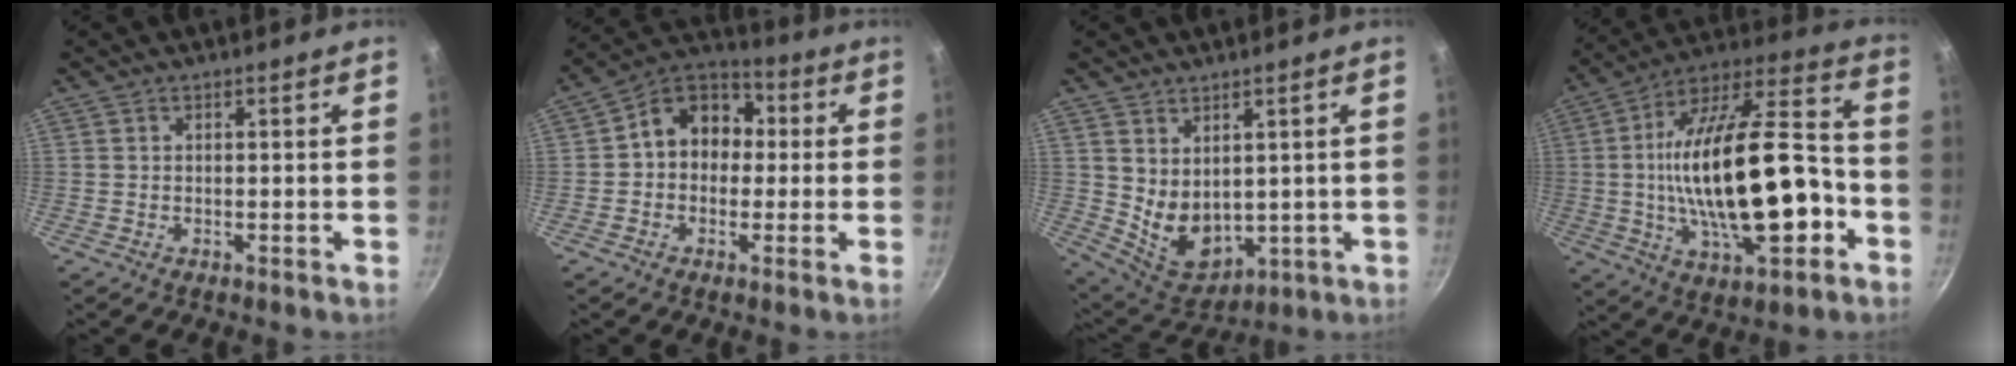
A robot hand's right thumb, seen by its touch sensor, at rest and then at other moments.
{"total": 11.7, "force": [0.7, 9.5, 6.9], "torque": [-0.061, 0.034, -0.012]}
{"total": 9.4, "force": [2.3, 6.6, 6.2], "torque": [-0.081, -0.036, 0.069]}
{"total": 27.7, "force": [-4.5, 12.0, 24.6], "torque": [-0.406, 0.045, -0.063]}